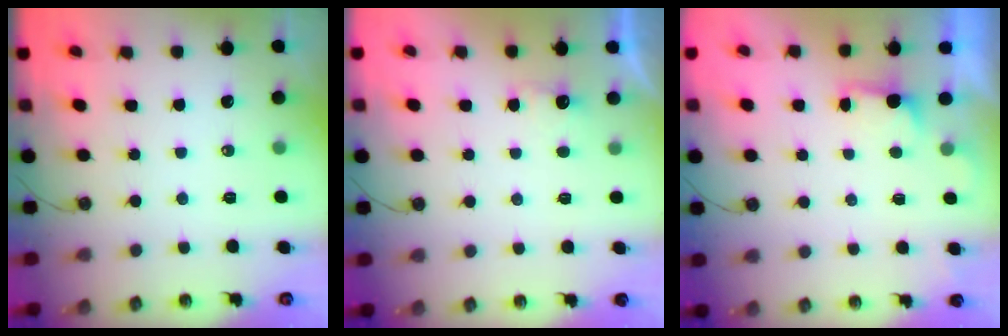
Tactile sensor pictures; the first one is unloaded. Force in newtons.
{"total": 2.4, "press": 2.2, "slide": 0.8}
{"total": 2.0, "press": 1.8, "slide": 0.9}